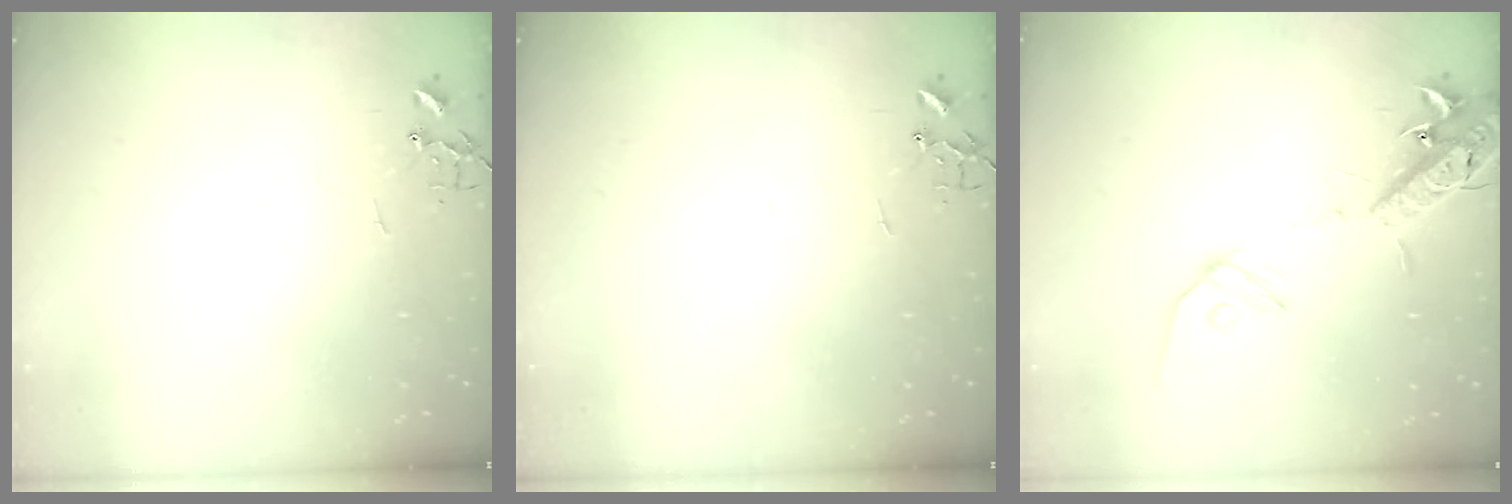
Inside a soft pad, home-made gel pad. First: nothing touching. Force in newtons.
{"total": 0.0}
{"total": 15.4, "press": 15.0, "slide": 3.5}